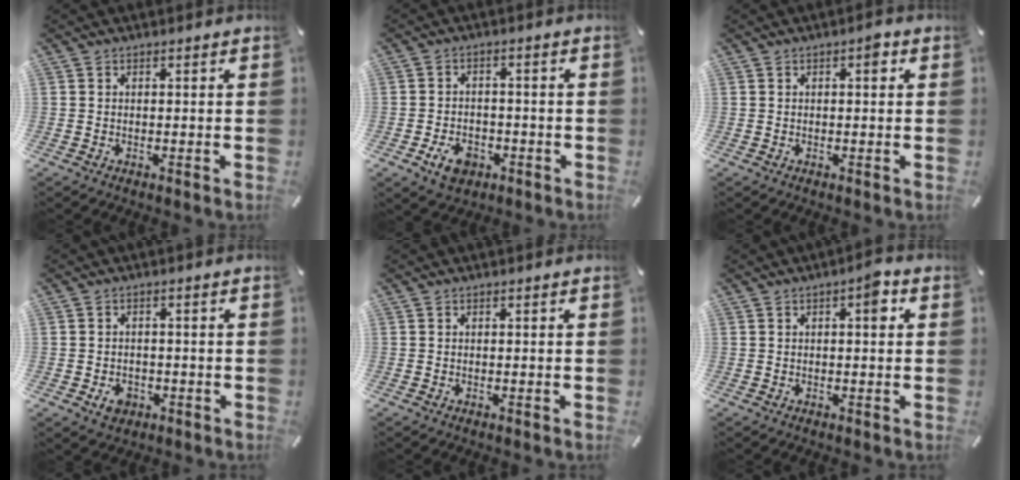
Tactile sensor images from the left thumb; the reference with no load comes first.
{"total": 6.0, "force": [-2.8, 4.3, 3.2], "torque": [-0.069, 0.012, -0.051]}
{"total": 2.5, "force": [0.6, 1.1, 2.2], "torque": [-0.022, 0.001, 0.002]}
{"total": 3.8, "force": [-1.4, 3.0, 1.9], "torque": [-0.030, 0.002, -0.028]}
{"total": 0.0}
{"total": 4.3, "force": [1.0, 1.6, 3.8], "torque": [-0.046, -0.001, 0.007]}